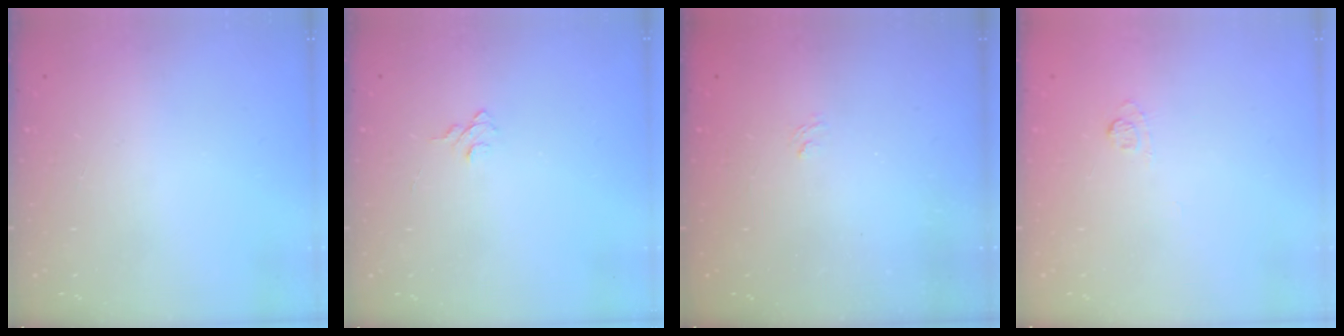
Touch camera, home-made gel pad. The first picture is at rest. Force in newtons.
{"total": 3.9, "press": 3.9, "slide": 0.3}
{"total": 1.1, "press": 0.1, "slide": 1.1}
{"total": 7.1, "press": 7.0, "slide": 1.3}